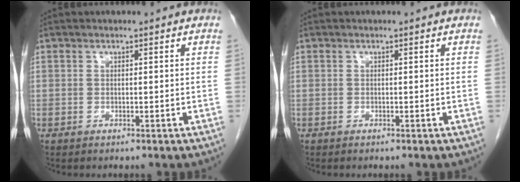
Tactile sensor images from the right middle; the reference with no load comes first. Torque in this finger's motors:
{"motor_torque": [0.27, 0.19, 0.04, -0.01]}